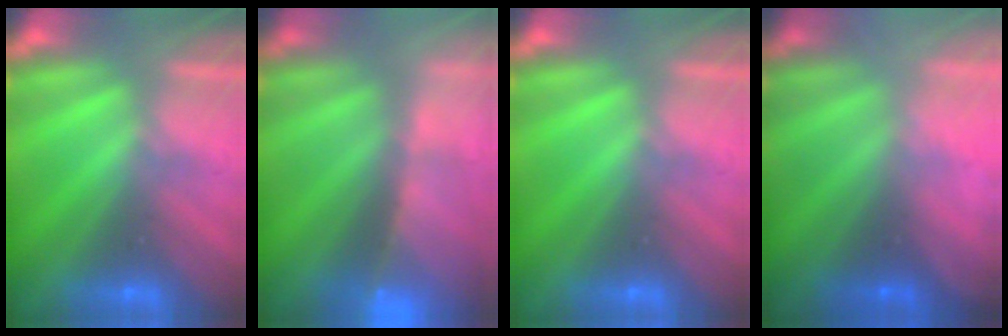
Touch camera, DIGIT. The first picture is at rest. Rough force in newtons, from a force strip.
{"total": 9.5}
{"total": 0.0}
{"total": 5.5}